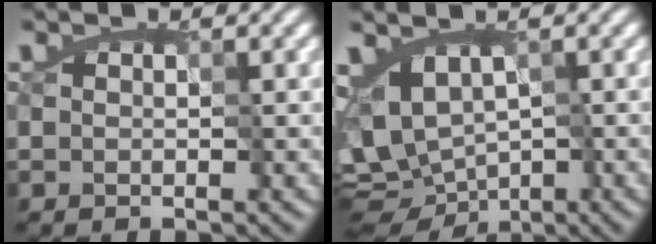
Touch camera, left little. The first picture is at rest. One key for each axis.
{"total": 4.9, "fx": -1.5, "fy": 3.2, "fz": 3.4, "tx": -0.043, "ty": -0.011, "tz": -0.017}